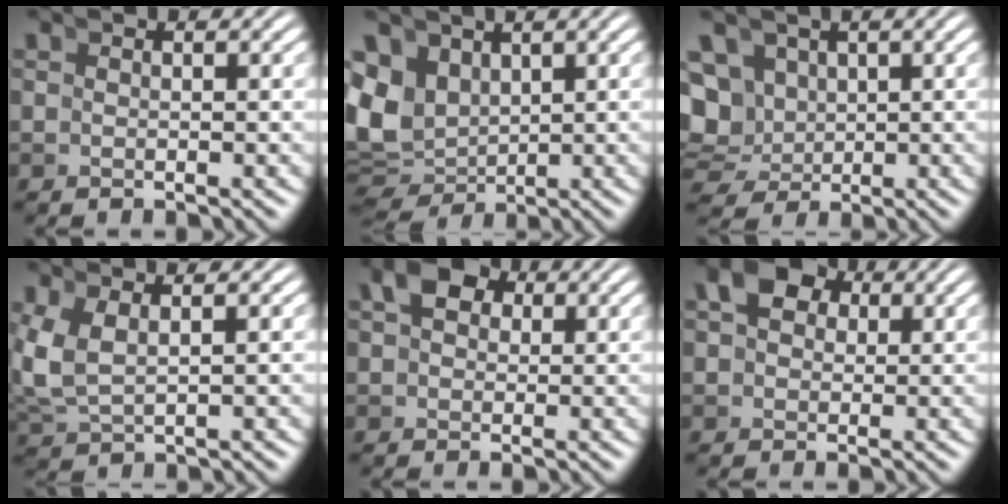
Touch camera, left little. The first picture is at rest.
{"total": 7.5, "force": [-0.3, 6.7, 3.4], "torque": [-0.101, -0.040, 0.014]}
{"total": 8.6, "force": [-0.2, 7.9, 3.5], "torque": [-0.104, -0.041, 0.008]}
{"total": 4.3, "force": [0.7, 3.2, 2.7], "torque": [-0.083, -0.009, 0.023]}
{"total": 5.3, "force": [2.1, 4.0, 2.8], "torque": [-0.047, 0.012, 0.026]}
{"total": 7.5, "force": [2.8, 5.8, 3.8], "torque": [-0.060, 0.017, 0.032]}